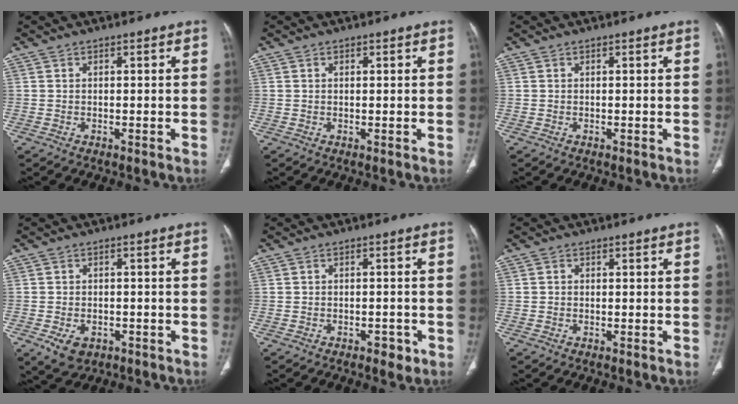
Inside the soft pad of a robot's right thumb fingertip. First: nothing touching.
{"total": 0.9, "force": [0.5, 0.5, 0.6], "torque": [-0.008, -0.001, 0.007]}
{"total": 0.0}
{"total": 4.2, "force": [-2.0, 2.9, 2.3], "torque": [-0.040, 0.004, -0.023]}
{"total": 2.8, "force": [-1.6, 1.6, 1.7], "torque": [-0.015, 0.007, -0.017]}
{"total": 0.7, "force": [-0.1, 0.6, 0.2], "torque": [-0.003, 0.002, -0.005]}